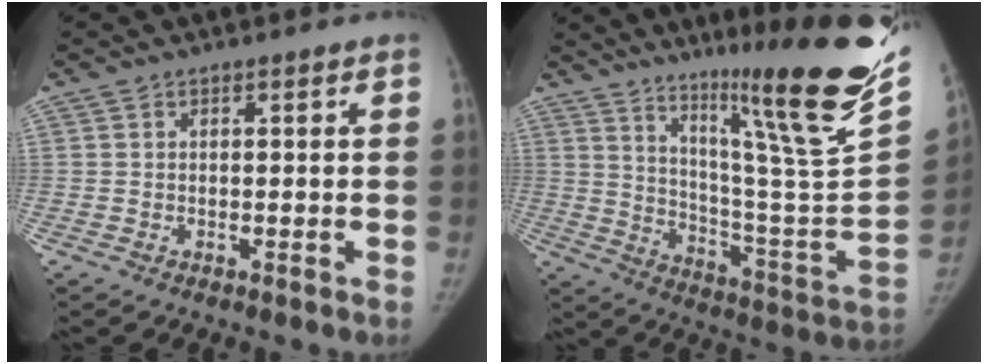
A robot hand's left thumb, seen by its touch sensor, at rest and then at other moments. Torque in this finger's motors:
{"motor_torque": [1.28, -1.09, 1.32, -1.45, 0.26]}